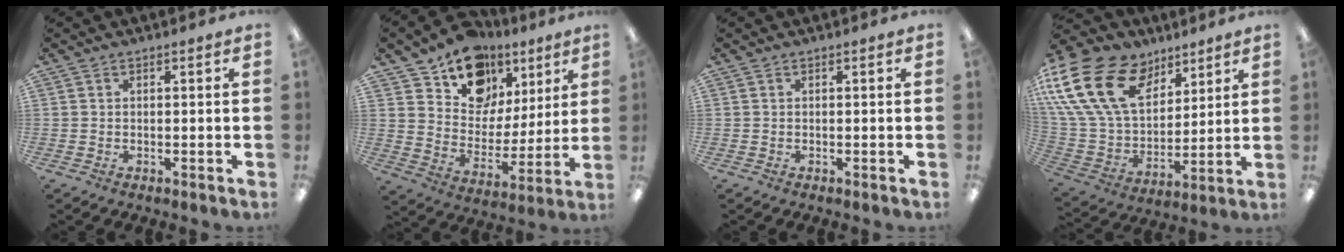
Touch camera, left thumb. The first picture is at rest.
{"total": 14.3, "force": [9.7, 10.0, 3.4], "torque": [-0.061, -0.066, 0.182]}
{"total": 0.0}
{"total": 25.2, "force": [11.4, 17.2, 14.4], "torque": [-0.309, -0.048, 0.219]}